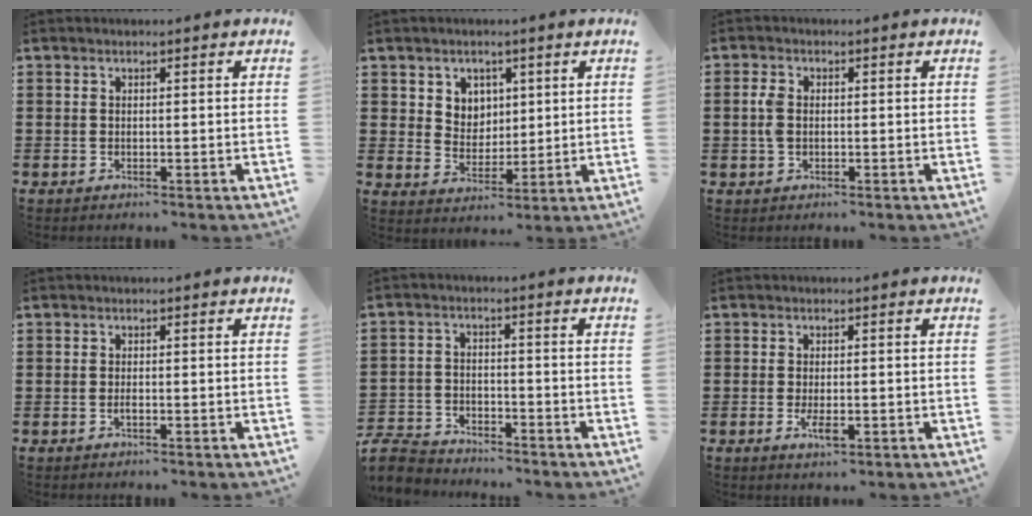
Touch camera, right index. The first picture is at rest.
{"total": 4.7, "force": [2.4, 4.0, 0.6], "torque": [-0.025, 0.006, 0.042]}
{"total": 2.8, "force": [0.1, 1.7, 2.2], "torque": [-0.061, 0.001, -0.004]}
{"total": 0.7, "force": [-0.3, 0.2, 0.7], "torque": [-0.012, -0.005, -0.004]}
{"total": 4.9, "force": [-4.8, 1.1, 0.6], "torque": [-0.032, 0.000, -0.102]}
{"total": 2.7, "force": [-0.8, 0.9, 2.4], "torque": [-0.057, -0.007, -0.019]}